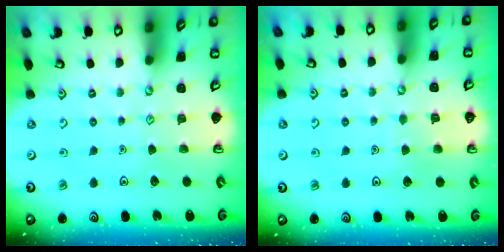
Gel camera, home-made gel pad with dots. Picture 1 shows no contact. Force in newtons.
{"total": 2.6, "press": 2.6, "slide": 0.3}